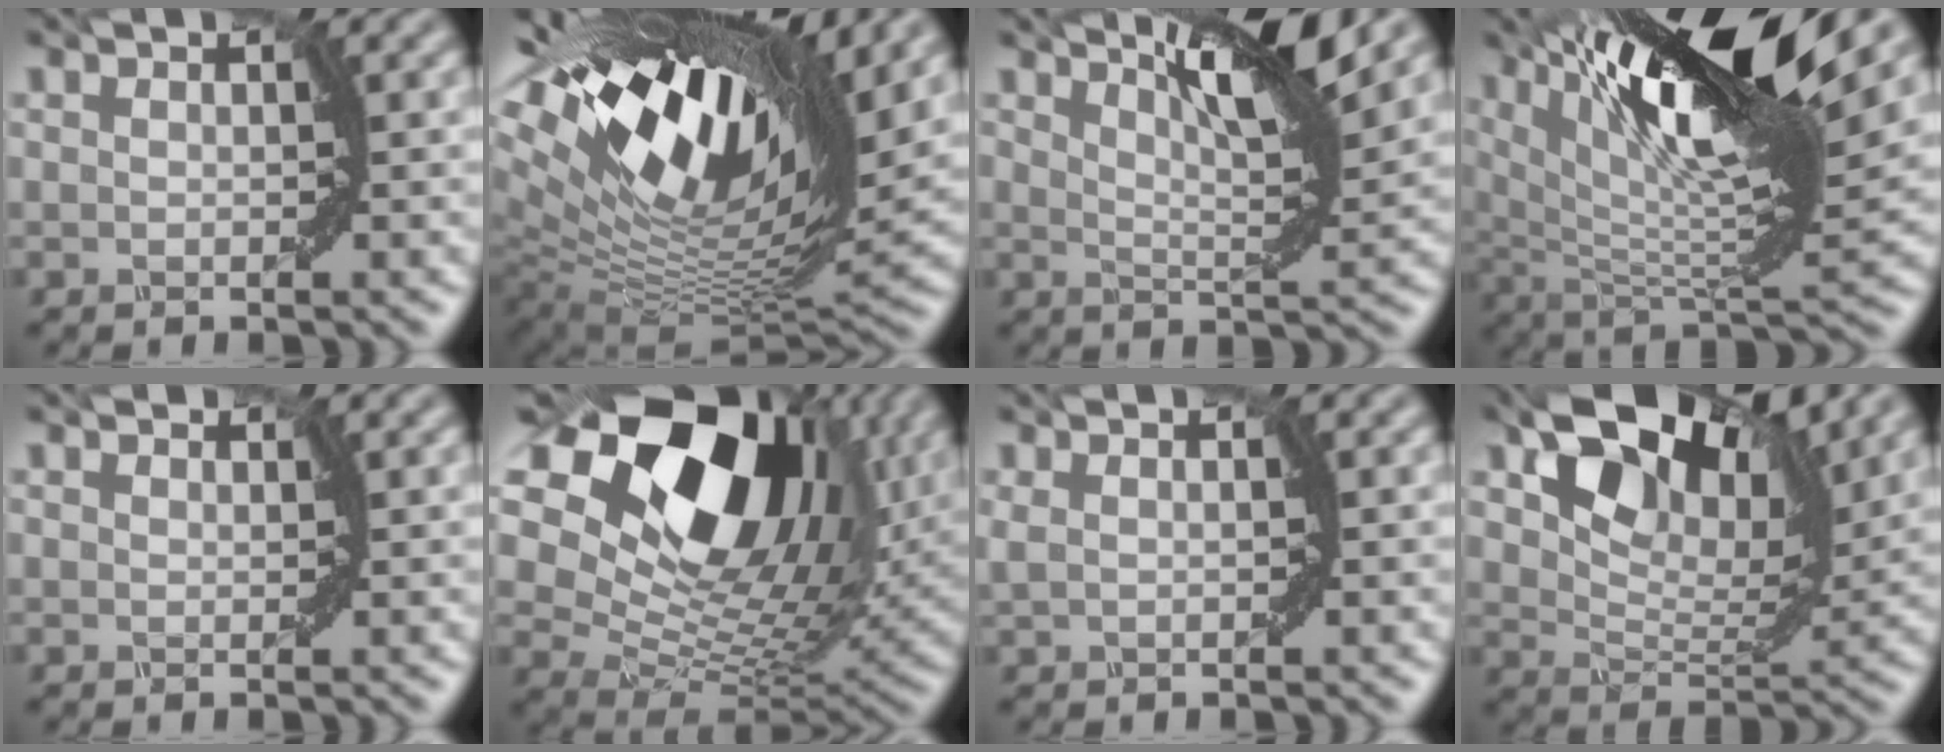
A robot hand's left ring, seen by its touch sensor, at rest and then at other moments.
{"total": 17.0, "force": [8.6, 6.5, 13.2], "torque": [-0.258, 0.039, 0.140]}
{"total": 5.8, "force": [4.0, 0.6, 4.2], "torque": [-0.071, 0.001, 0.069]}
{"total": 14.3, "force": [7.4, 3.2, 11.8], "torque": [-0.202, 0.014, 0.139]}
{"total": 0.6, "force": [0.6, 0.1, -0.1], "torque": [-0.001, 0.000, 0.011]}
{"total": 16.8, "force": [7.7, 10.4, 10.7], "torque": [-0.199, 0.022, 0.138]}
{"total": 1.0, "force": [0.5, 0.4, 0.7], "torque": [-0.019, 0.004, 0.012]}
{"total": 10.6, "force": [6.5, 4.9, 6.7], "torque": [-0.121, 0.008, 0.119]}